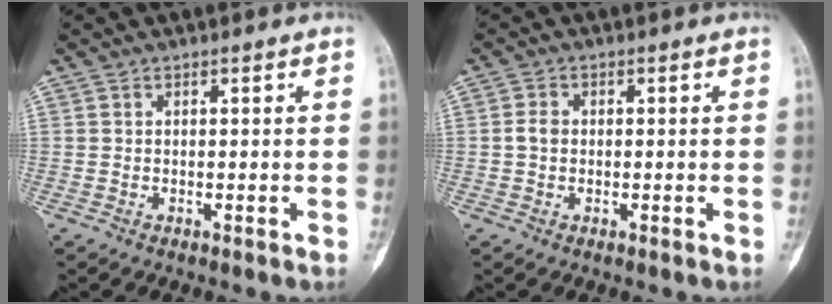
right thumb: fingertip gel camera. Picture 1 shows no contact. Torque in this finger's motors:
{"motor_torque": [0.26, 0.64, 0.10, -0.16, 0.01]}